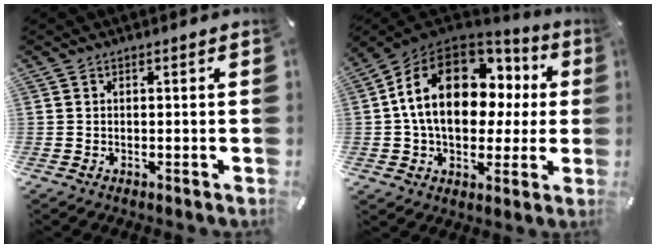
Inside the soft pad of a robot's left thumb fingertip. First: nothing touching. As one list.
[{"total": 20.8, "force": [4.0, 14.4, 14.5], "torque": [-0.264, -0.002, 0.069]}]